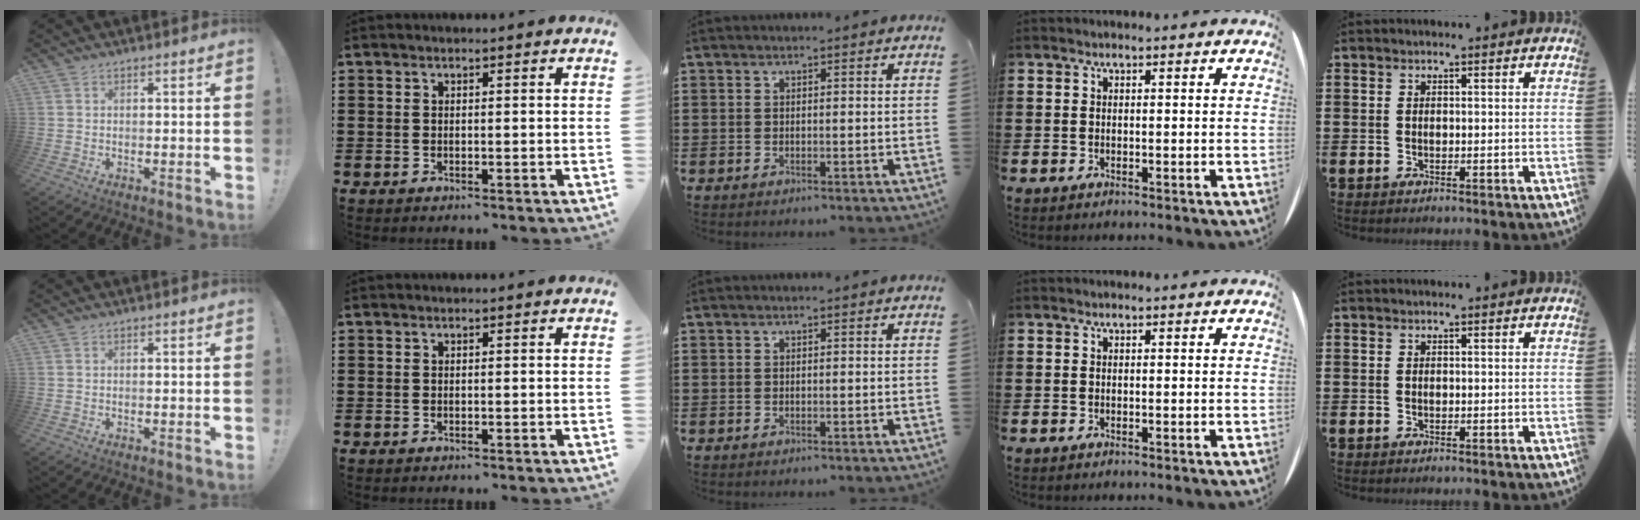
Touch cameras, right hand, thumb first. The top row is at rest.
{}